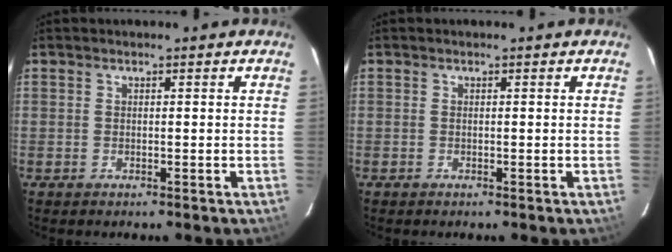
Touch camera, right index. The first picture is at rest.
{"total": 0.0}